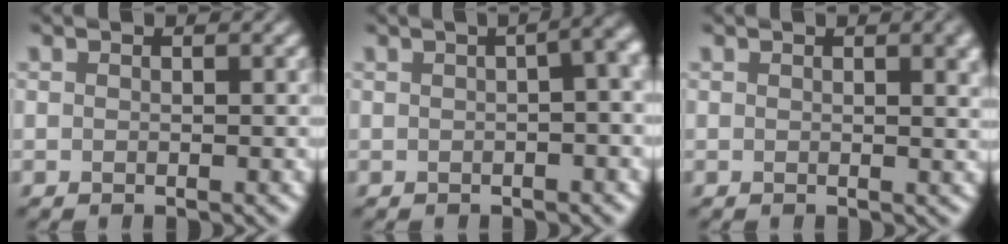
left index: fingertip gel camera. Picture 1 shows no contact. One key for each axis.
{"total": 8.0, "fx": 1.4, "fy": 3.8, "fz": 6.9, "tx": -0.030, "ty": 0.039, "tz": -0.008}
{"total": 2.8, "fx": 1.2, "fy": 1.0, "fz": 2.4, "tx": -0.016, "ty": 0.004, "tz": 0.014}